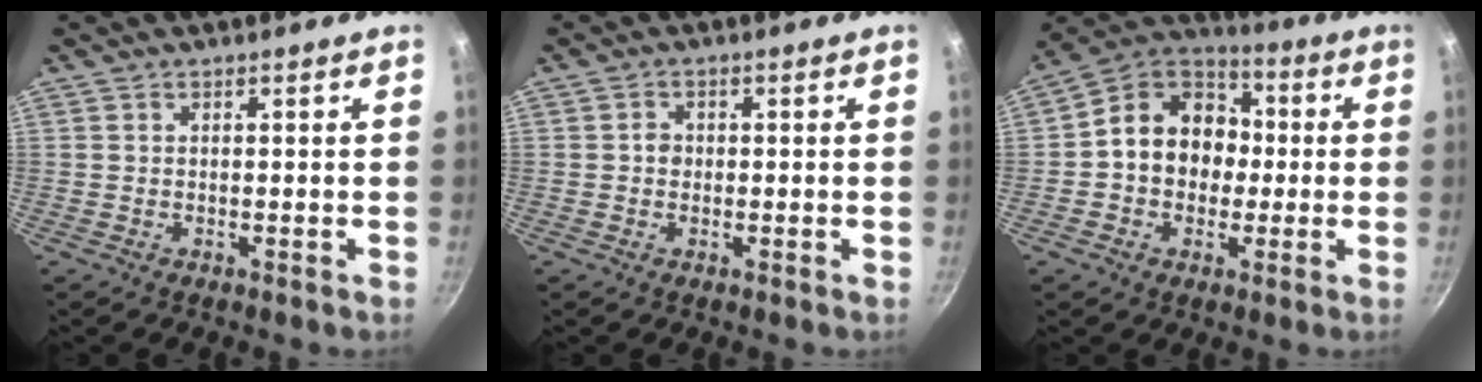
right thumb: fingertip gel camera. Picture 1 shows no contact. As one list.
[{"total": 1.7, "force": [-0.1, 1.6, 0.8], "torque": [-0.008, 0.007, -0.004]}, {"total": 14.0, "force": [-0.1, 11.6, 7.9], "torque": [-0.082, 0.036, -0.023]}]